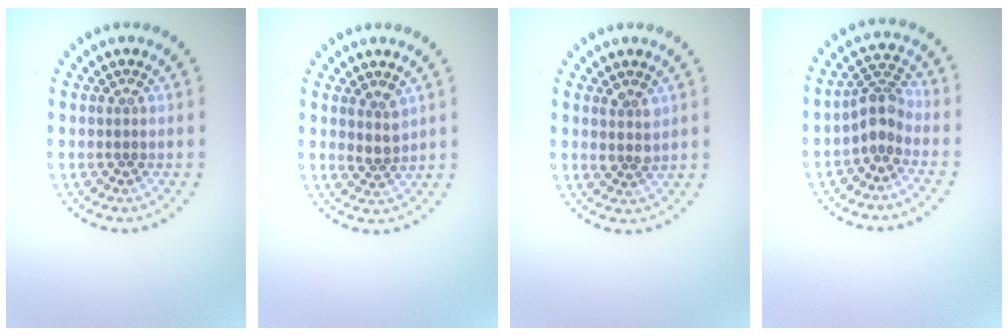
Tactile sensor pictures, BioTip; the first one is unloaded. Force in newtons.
{"total": 1.8, "press": 1.4, "slide": 1.1}
{"total": 1.5, "press": 1.4, "slide": 0.6}
{"total": 2.5, "press": 1.9, "slide": 1.6}